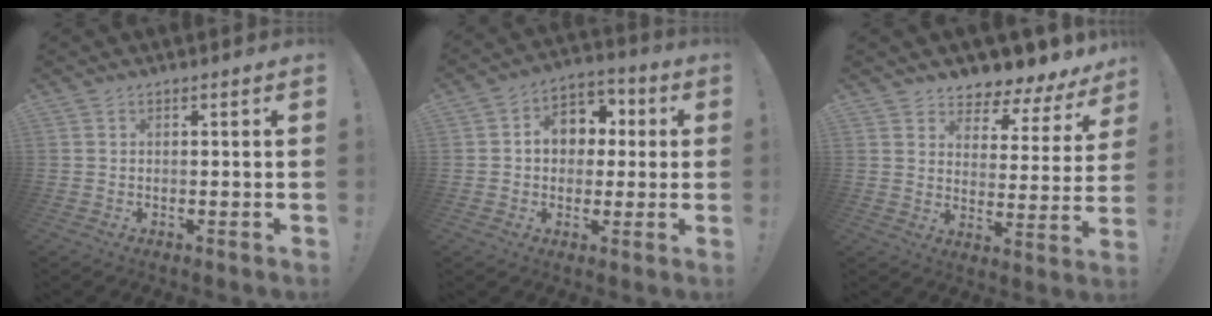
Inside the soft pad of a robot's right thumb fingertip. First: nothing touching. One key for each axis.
{"total": 10.0, "fx": 1.5, "fy": 8.3, "fz": 5.4, "tx": -0.076, "ty": 0.006, "tz": 0.034}
{"total": 5.0, "fx": 4.2, "fy": 2.3, "fz": 1.4, "tx": -0.015, "ty": -0.056, "tz": 0.074}